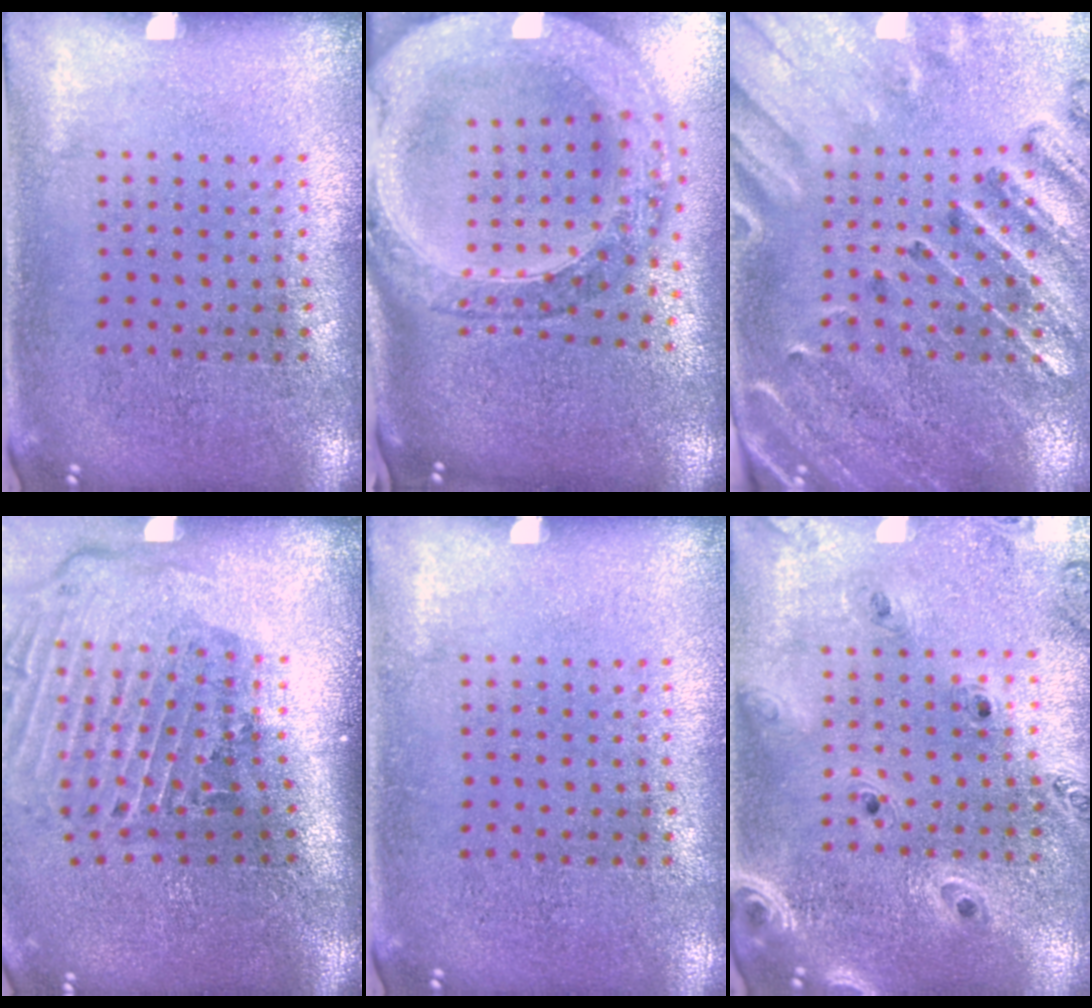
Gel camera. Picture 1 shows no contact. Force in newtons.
{"total": 2.8, "press": 2.3, "slide": 1.6}
{"total": 2.9, "press": 2.7, "slide": 1.1}
{"total": 2.9, "press": 2.0, "slide": 2.2}
{"total": 0.0}
{"total": 1.2, "press": 1.2, "slide": 0.2}